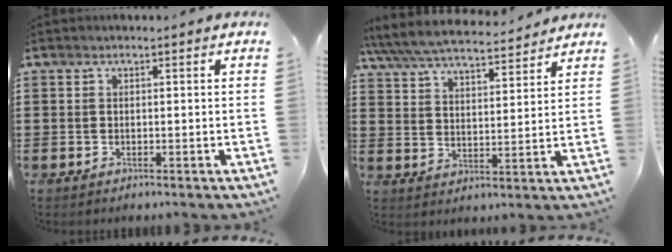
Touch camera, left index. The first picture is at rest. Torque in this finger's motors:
{"motor_torque": [1.44, -0.70, 1.05, 0.21]}